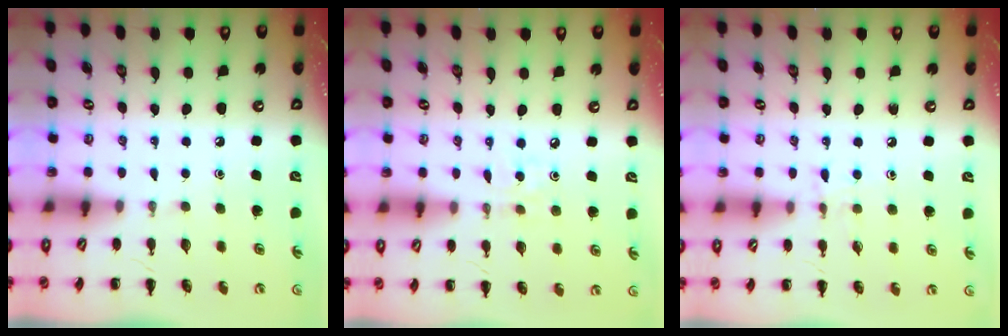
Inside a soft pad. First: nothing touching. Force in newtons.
{"total": 2.2, "press": 2.1, "slide": 0.6}
{"total": 5.6, "press": 5.3, "slide": 1.6}